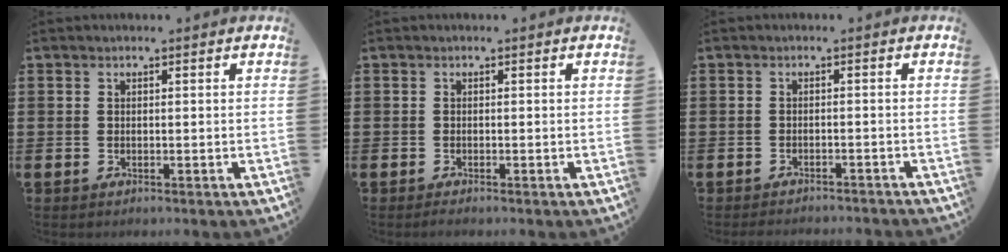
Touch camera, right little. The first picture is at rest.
{"total": 0.5, "force": [-0.3, 0.0, 0.4], "torque": [-0.007, -0.002, -0.006]}
{"total": 1.2, "force": [-1.2, -0.1, 0.0], "torque": [-0.003, 0.002, -0.025]}